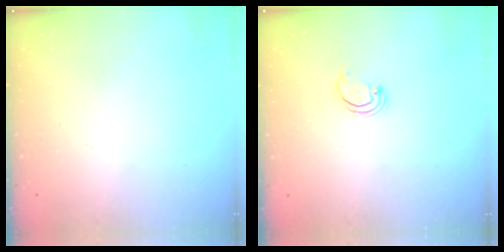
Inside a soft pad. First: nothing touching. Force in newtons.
{"total": 2.2, "press": 2.2, "slide": 0.2}